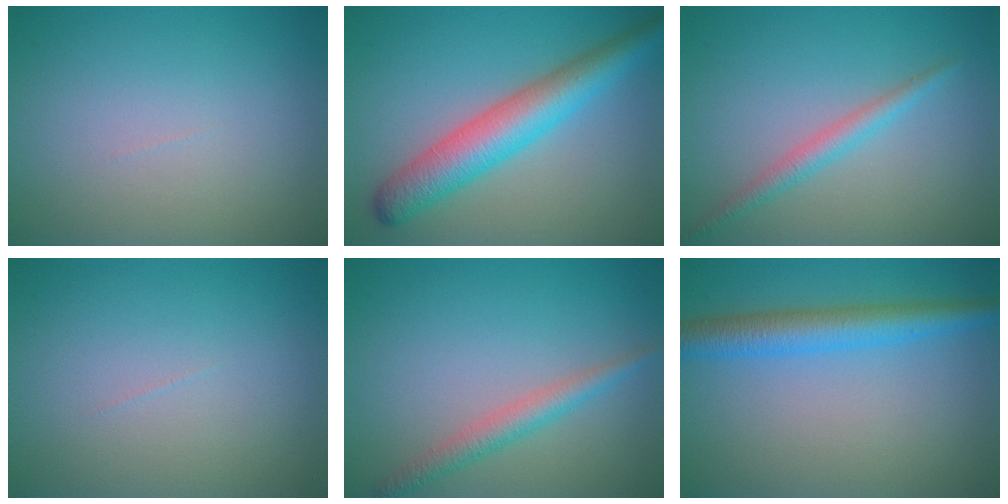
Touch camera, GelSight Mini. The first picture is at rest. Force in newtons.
{"total": 6.3, "press": 6.3, "slide": 0.1}
{"total": 2.0, "press": 2.0, "slide": 0.1}
{"total": 0.0}
{"total": 2.4, "press": 2.4, "slide": 0.1}
{"total": 4.4, "press": 4.4, "slide": 0.2}